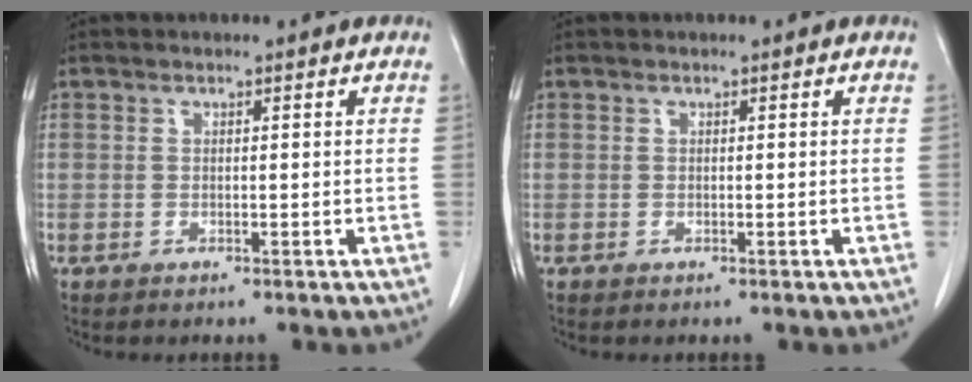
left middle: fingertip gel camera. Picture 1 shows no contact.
{"total": 0.0}